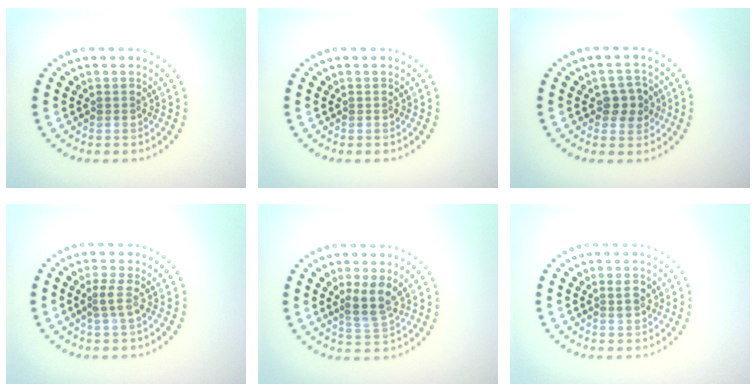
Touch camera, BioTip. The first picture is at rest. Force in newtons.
{"total": 0.0}
{"total": 2.6, "press": 2.5, "slide": 0.7}
{"total": 1.4, "press": 1.1, "slide": 0.9}
{"total": 2.8, "press": 2.2, "slide": 1.7}
{"total": 1.5, "press": 1.3, "slide": 0.7}